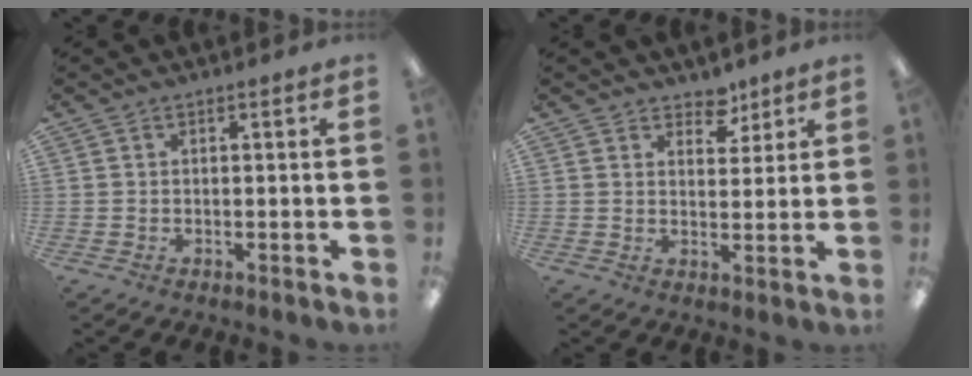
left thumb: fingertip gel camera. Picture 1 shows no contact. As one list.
[{"total": 5.2, "force": [4.0, 3.0, 1.3], "torque": [-0.006, -0.024, 0.068]}]